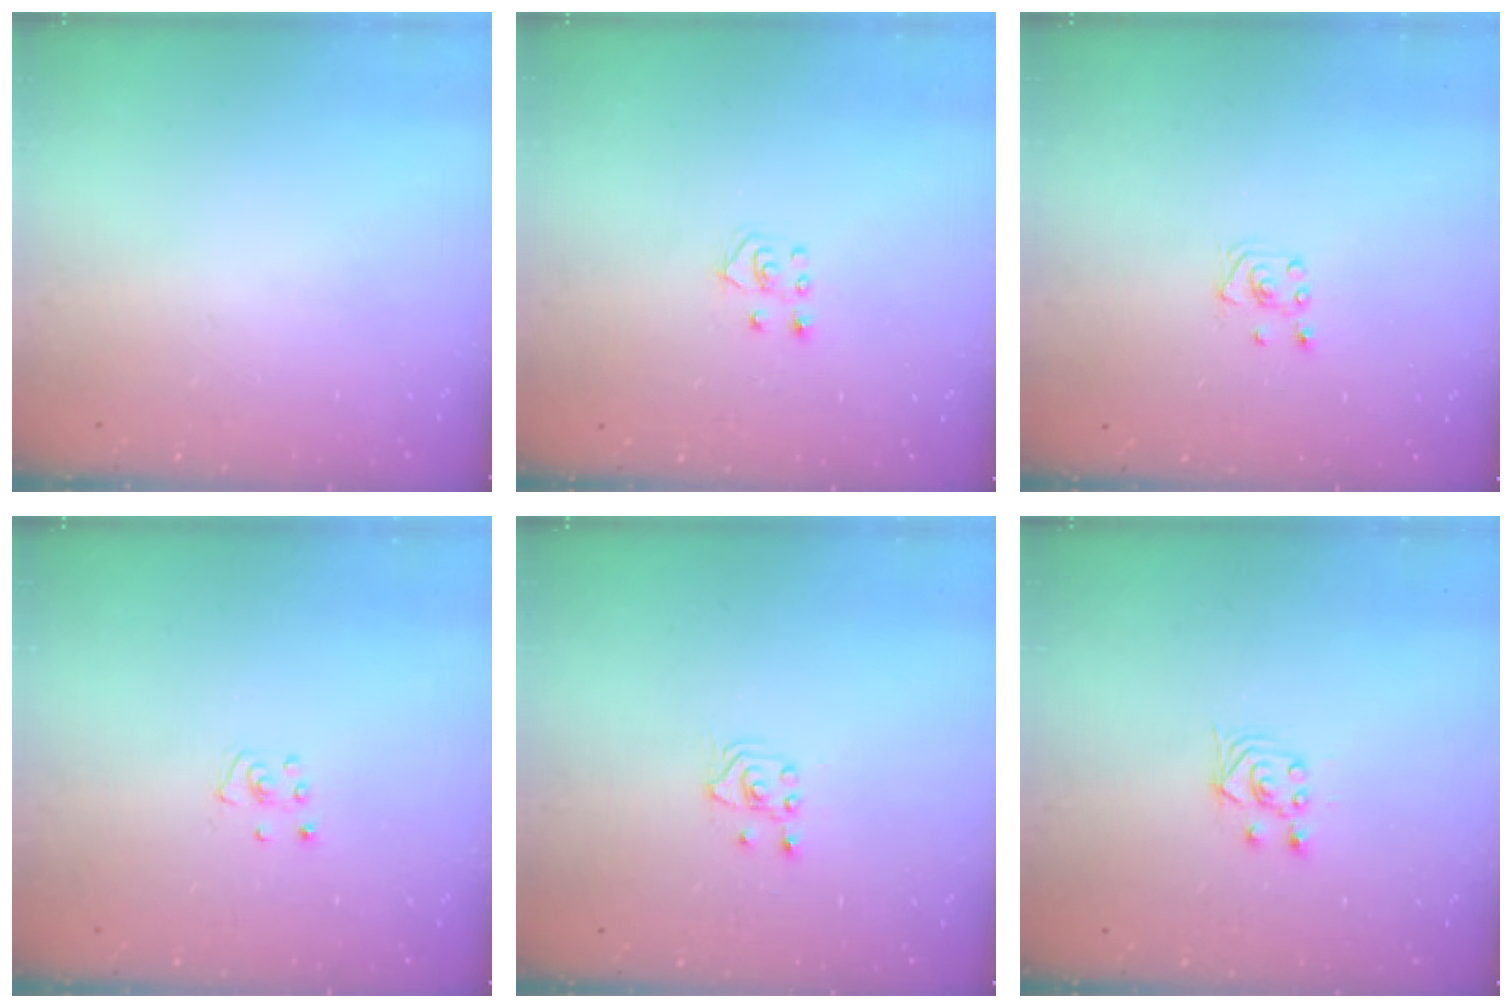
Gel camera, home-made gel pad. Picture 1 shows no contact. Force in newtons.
{"total": 4.0, "press": 4.0, "slide": 0.3}
{"total": 3.0, "press": 2.9, "slide": 0.3}
{"total": 3.3, "press": 3.3, "slide": 0.3}
{"total": 2.5, "press": 2.4, "slide": 0.9}
{"total": 2.5, "press": 2.2, "slide": 1.2}